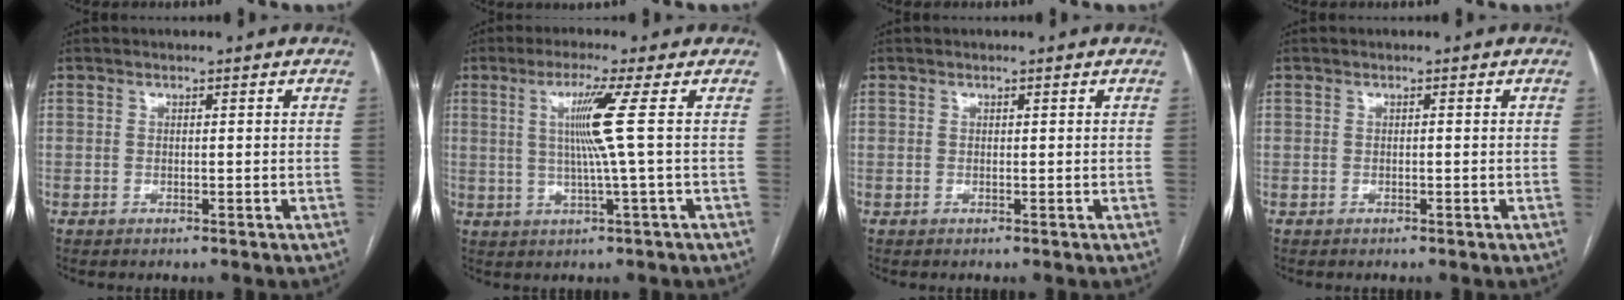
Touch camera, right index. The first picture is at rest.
{"total": 6.6, "force": [1.1, -2.2, 6.1], "torque": [-0.120, -0.004, 0.027]}
{"total": 0.0}
{"total": 0.0}